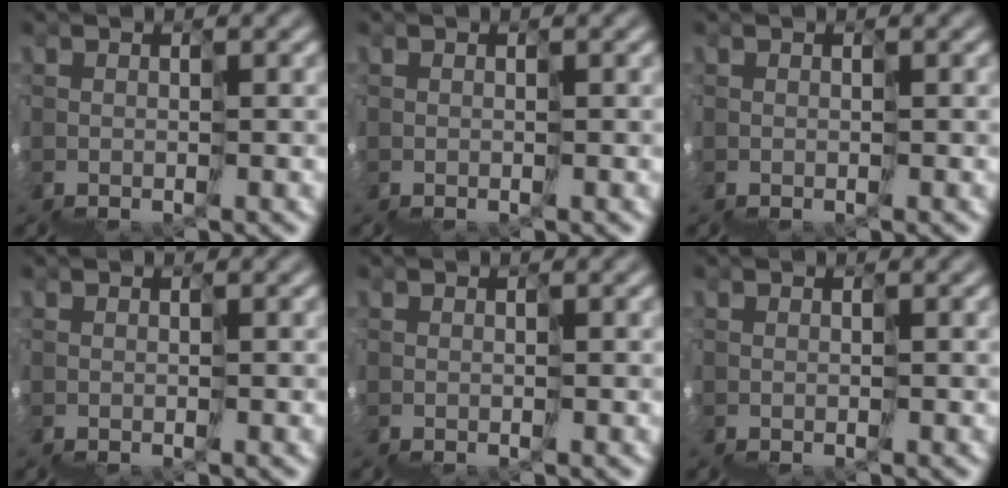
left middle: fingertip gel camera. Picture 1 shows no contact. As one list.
[{"total": 0.0}, {"total": 0.0}, {"total": 0.0}, {"total": 0.0}, {"total": 0.0}]